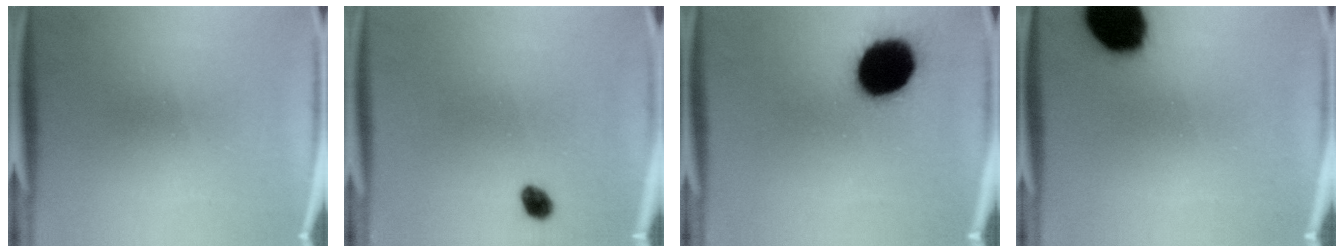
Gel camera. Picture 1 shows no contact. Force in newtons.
{"total": 2.2}
{"total": 19.4}
{"total": 16.9}